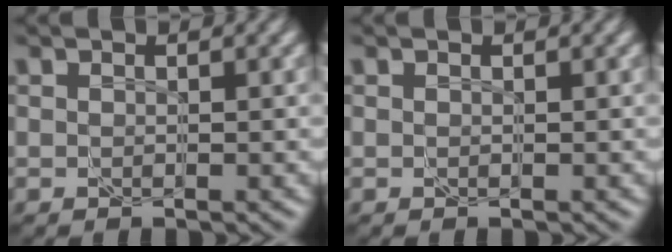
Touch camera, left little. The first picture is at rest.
{"total": 0.0}